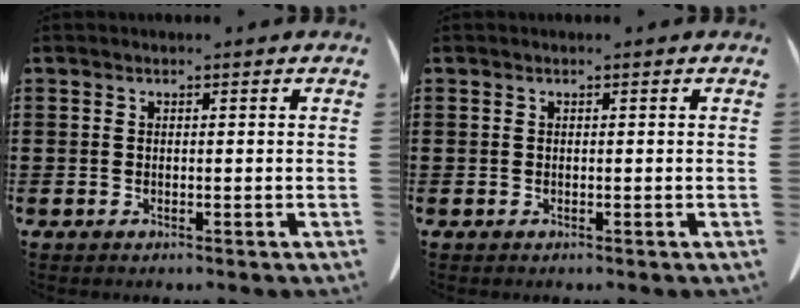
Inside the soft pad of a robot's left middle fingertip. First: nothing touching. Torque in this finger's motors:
{"motor_torque": [-0.03, -0.13, 0.00, -0.01]}